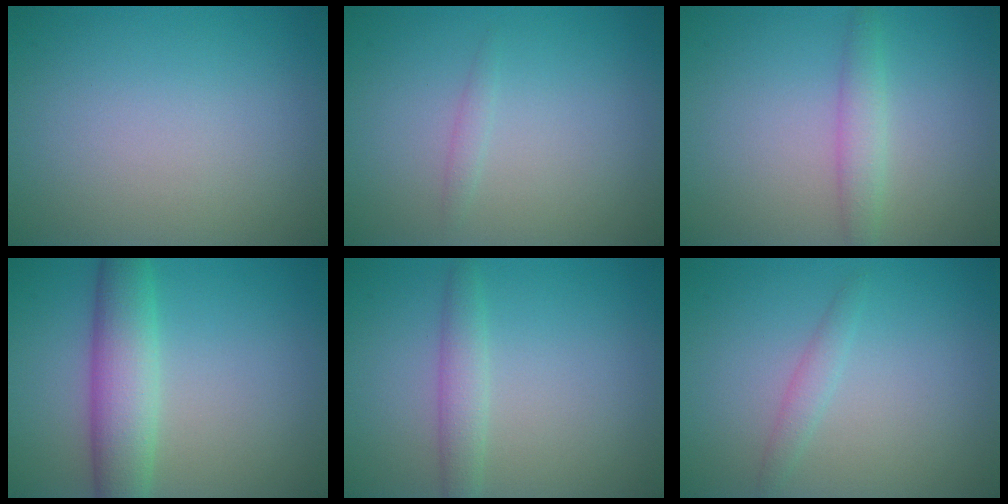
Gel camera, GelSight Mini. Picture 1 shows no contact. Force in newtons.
{"total": 0.8, "press": 0.8, "slide": 0.1}
{"total": 2.1, "press": 2.1, "slide": 0.0}
{"total": 5.4, "press": 5.4, "slide": 0.2}
{"total": 2.1, "press": 2.1, "slide": 0.1}
{"total": 1.2, "press": 1.2, "slide": 0.1}